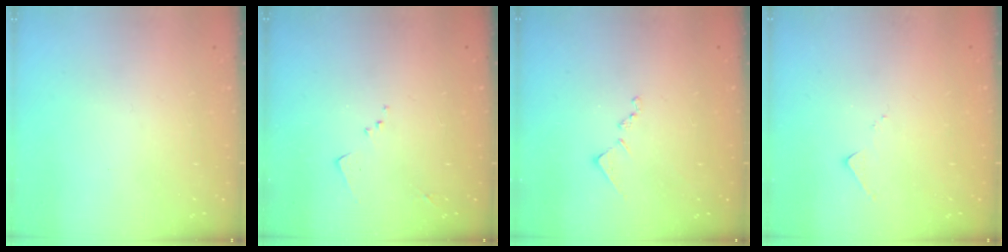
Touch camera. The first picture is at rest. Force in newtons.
{"total": 6.3, "press": 6.2, "slide": 0.9}
{"total": 8.4, "press": 8.3, "slide": 0.6}
{"total": 6.3, "press": 6.3, "slide": 0.8}